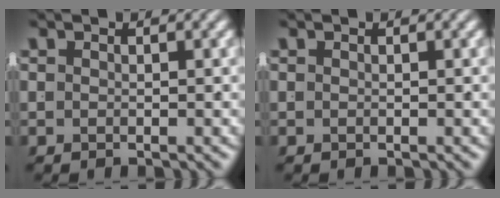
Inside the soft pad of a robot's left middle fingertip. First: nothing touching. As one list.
[{"total": 0.0}]